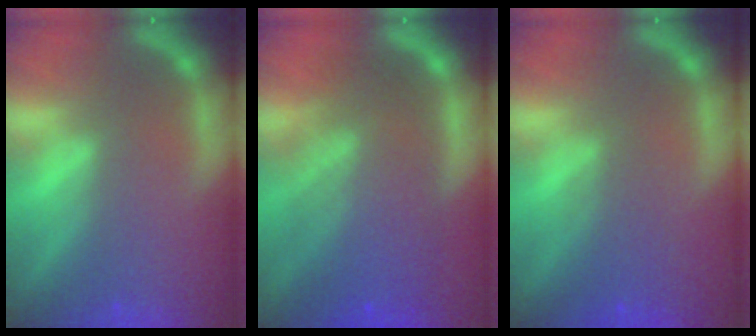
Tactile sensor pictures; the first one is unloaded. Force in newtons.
{"total": 10.0}
{"total": 3.0}